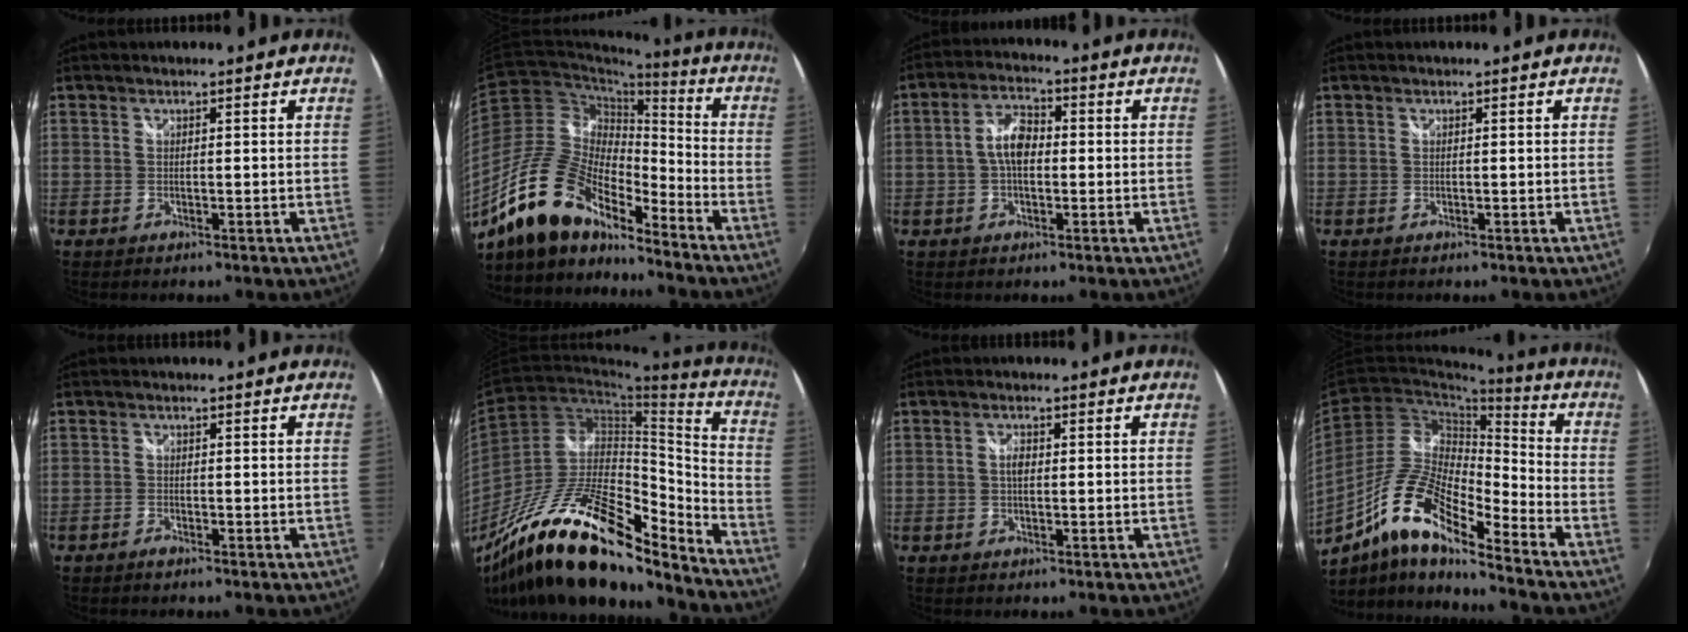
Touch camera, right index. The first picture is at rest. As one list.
[{"total": 17.6, "force": [-13.8, 6.8, 8.6], "torque": [-0.167, 0.006, -0.258]}, {"total": 5.8, "force": [-0.3, 3.3, 4.7], "torque": [-0.091, 0.016, -0.006]}, {"total": 0.0}, {"total": 1.1, "force": [-1.0, 0.4, 0.3], "torque": [-0.009, -0.002, -0.022]}, {"total": 25.0, "force": [-18.2, 7.8, 15.2], "torque": [-0.261, -0.009, -0.316]}, {"total": 1.7, "force": [0.0, 0.9, 1.4], "torque": [-0.026, 0.004, -0.002]}, {"total": 15.2, "force": [-9.9, 3.8, 10.9], "torque": [-0.202, -0.001, -0.198]}]